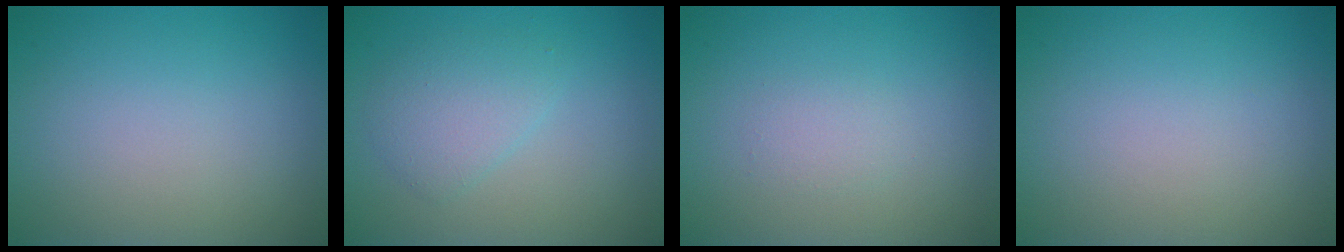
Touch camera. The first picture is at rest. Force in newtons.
{"total": 2.6, "press": 2.6, "slide": 0.2}
{"total": 1.0, "press": 1.0, "slide": 0.0}
{"total": 0.0}